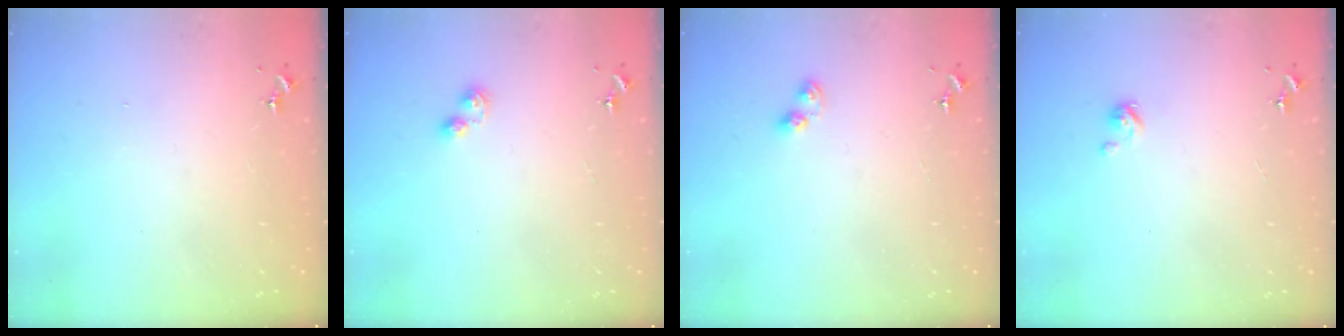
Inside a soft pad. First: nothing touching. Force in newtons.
{"total": 3.9, "press": 3.8, "slide": 0.6}
{"total": 3.8, "press": 3.7, "slide": 1.1}
{"total": 2.9, "press": 2.9, "slide": 0.2}